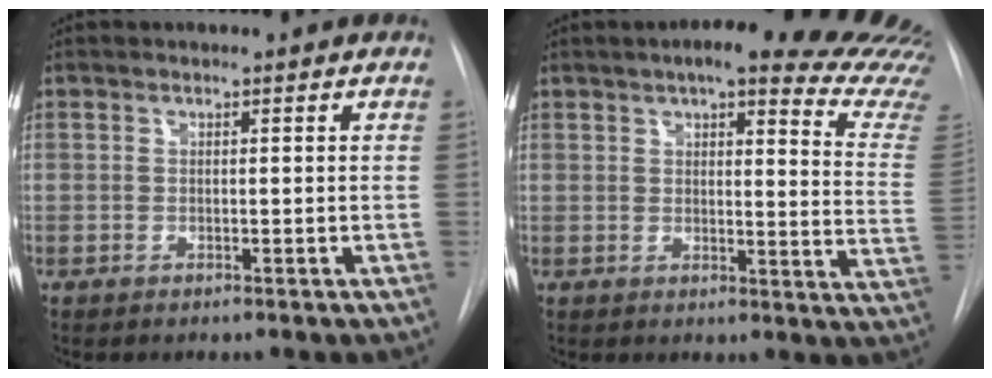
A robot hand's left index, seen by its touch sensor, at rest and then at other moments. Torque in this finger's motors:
{"motor_torque": [0.25, -0.57, 0.23, 0.04]}